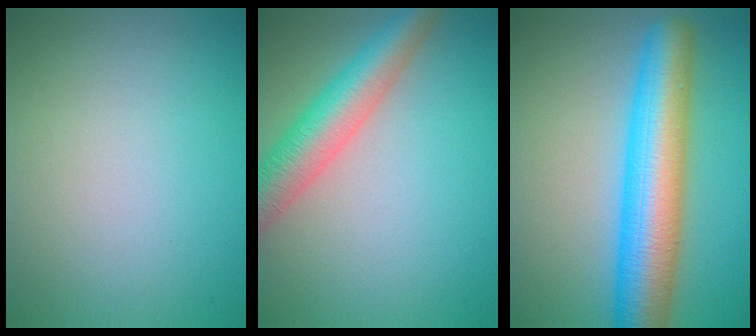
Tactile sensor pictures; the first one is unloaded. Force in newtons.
{"total": 5.9, "press": 5.9, "slide": 0.2}
{"total": 8.9, "press": 8.9, "slide": 0.2}